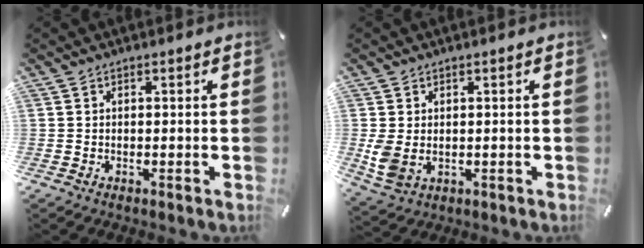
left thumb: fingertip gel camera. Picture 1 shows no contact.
{"total": 5.2, "force": [0.2, 4.1, 3.1], "torque": [-0.079, -0.008, 0.004]}